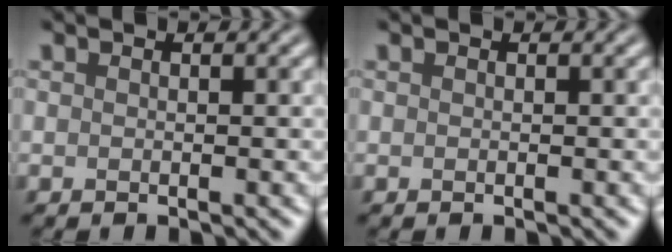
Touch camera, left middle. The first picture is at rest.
{"total": 0.0}